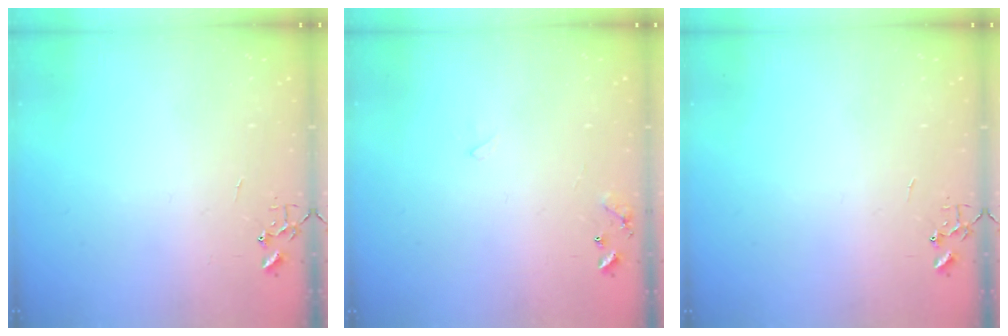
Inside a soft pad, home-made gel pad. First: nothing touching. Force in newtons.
{"total": 6.1, "press": 6.1, "slide": 0.5}
{"total": 0.0}